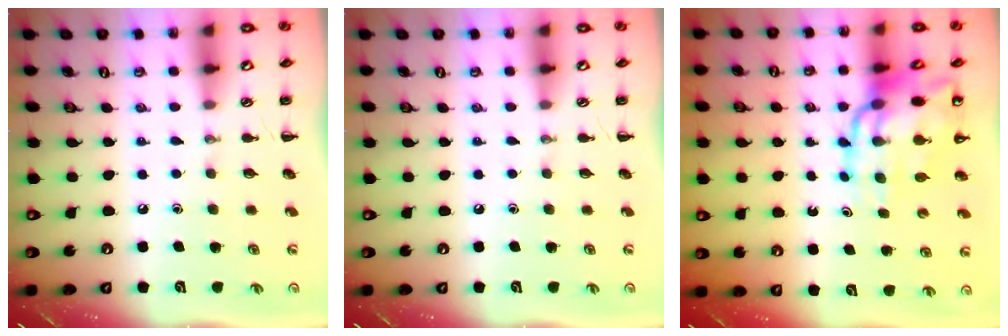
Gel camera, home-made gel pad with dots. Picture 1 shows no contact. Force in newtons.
{"total": 0.0}
{"total": 15.3, "press": 14.7, "slide": 4.2}